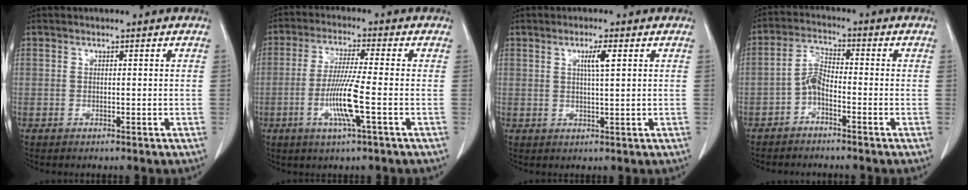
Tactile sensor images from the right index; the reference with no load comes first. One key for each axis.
{"total": 8.2, "fx": -2.3, "fy": -0.5, "fz": 7.8, "tx": -0.154, "ty": -0.012, "tz": -0.048}
{"total": 3.1, "fx": 1.1, "fy": 0.0, "fz": 2.9, "tx": -0.050, "ty": -0.001, "tz": 0.018}
{"total": 3.9, "fx": -2.0, "fy": 1.6, "fz": 3.0, "tx": -0.063, "ty": 0.009, "tz": -0.045}